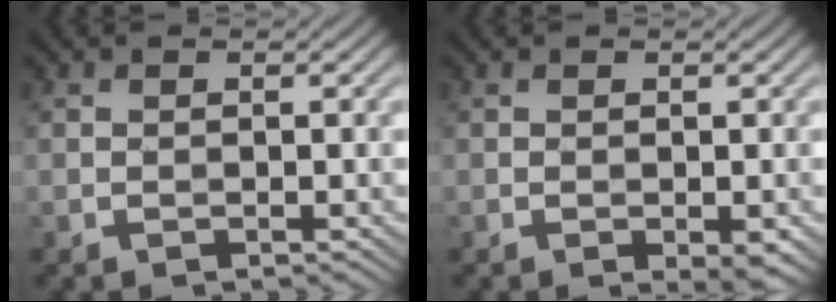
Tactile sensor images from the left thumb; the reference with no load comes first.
{"total": 1.3, "force": [-0.4, 0.5, 1.1], "torque": [-0.018, -0.004, -0.006]}